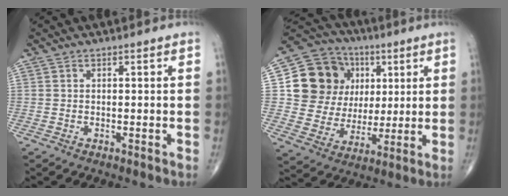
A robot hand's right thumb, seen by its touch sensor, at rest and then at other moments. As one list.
[{"total": 18.0, "force": [4.2, 15.8, 7.4], "torque": [-0.088, 0.019, 0.089]}]